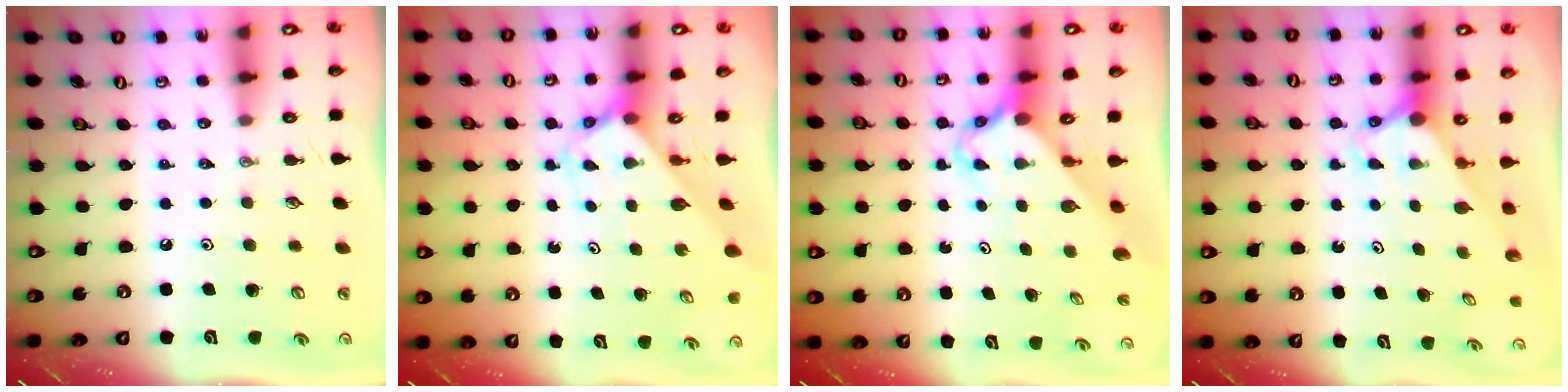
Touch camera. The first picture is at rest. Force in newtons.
{"total": 2.6, "press": 2.6, "slide": 0.2}
{"total": 2.8, "press": 2.8, "slide": 0.2}
{"total": 2.9, "press": 2.9, "slide": 0.0}